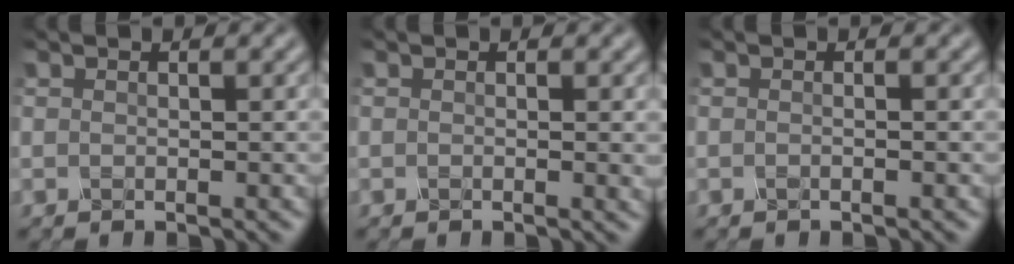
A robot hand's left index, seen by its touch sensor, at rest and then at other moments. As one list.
[{"total": 1.1, "force": [-0.1, 0.4, 1.1], "torque": [-0.009, -0.001, -0.005]}, {"total": 0.9, "force": [-0.1, 0.4, 0.8], "torque": [-0.001, -0.012, -0.013]}]